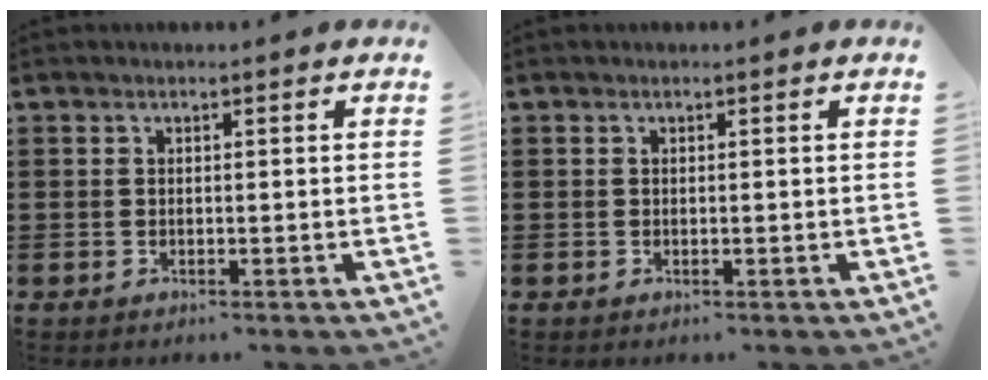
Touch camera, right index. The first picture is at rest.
{"total": 0.0}